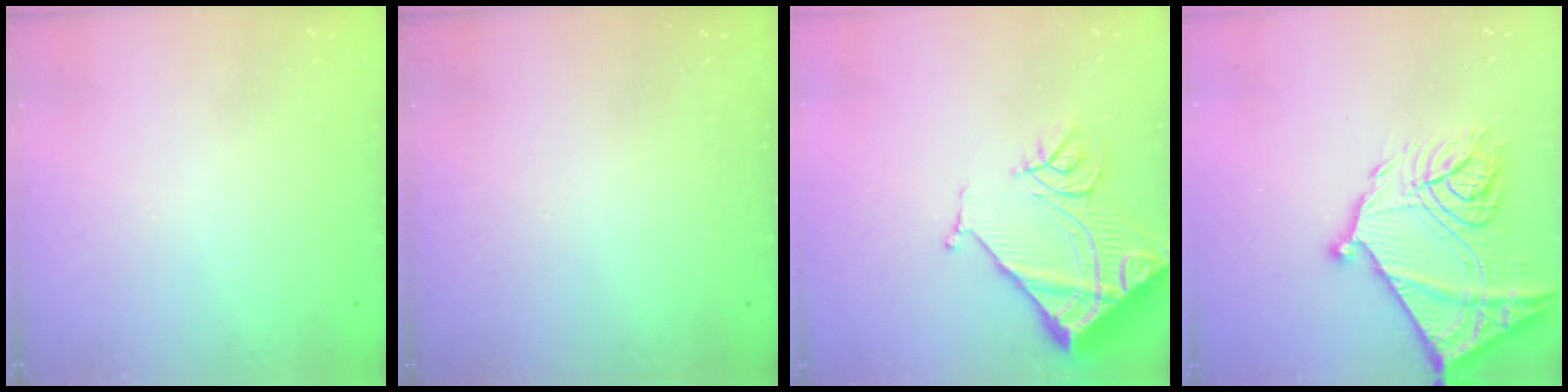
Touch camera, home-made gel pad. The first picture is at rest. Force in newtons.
{"total": 0.0}
{"total": 17.1, "press": 17.0, "slide": 1.8}
{"total": 25.4, "press": 25.3, "slide": 2.5}